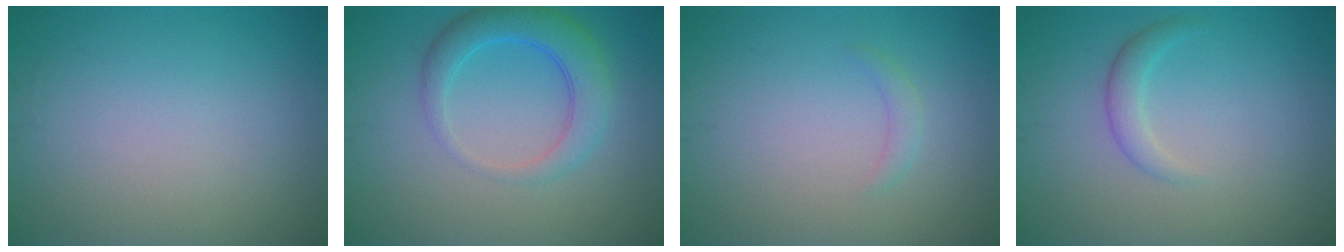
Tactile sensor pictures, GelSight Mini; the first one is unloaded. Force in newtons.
{"total": 4.3, "press": 4.3, "slide": 0.3}
{"total": 1.0, "press": 1.0, "slide": 0.1}
{"total": 1.7, "press": 1.7, "slide": 0.1}